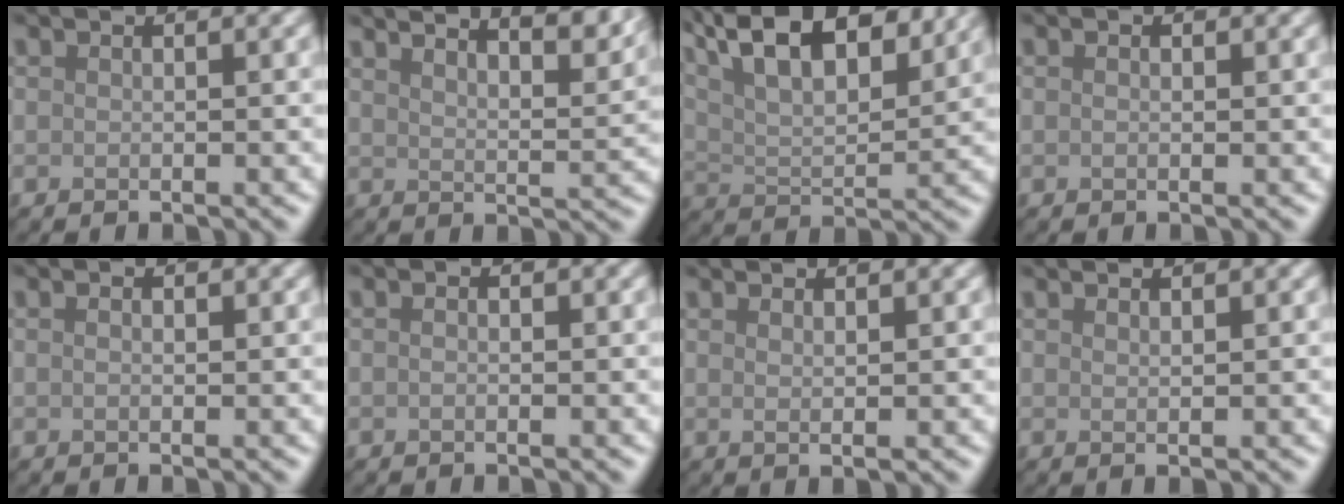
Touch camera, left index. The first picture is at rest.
{"total": 9.1, "force": [7.1, 2.7, 5.0], "torque": [-0.036, 0.031, 0.053]}
{"total": 15.3, "force": [9.7, 5.9, 10.2], "torque": [-0.177, 0.045, 0.117]}
{"total": 0.7, "force": [0.3, 0.4, 0.6], "torque": [-0.006, -0.006, 0.004]}
{"total": 1.4, "force": [0.7, 0.7, 1.0], "torque": [-0.012, -0.002, 0.001]}
{"total": 1.3, "force": [0.5, 0.7, 1.0], "torque": [-0.011, -0.005, -0.009]}
{"total": 1.6, "force": [0.9, 0.4, 1.3], "torque": [-0.017, 0.000, 0.006]}
{"total": 1.3, "force": [0.8, 0.3, 0.9], "torque": [-0.010, 0.000, 0.006]}